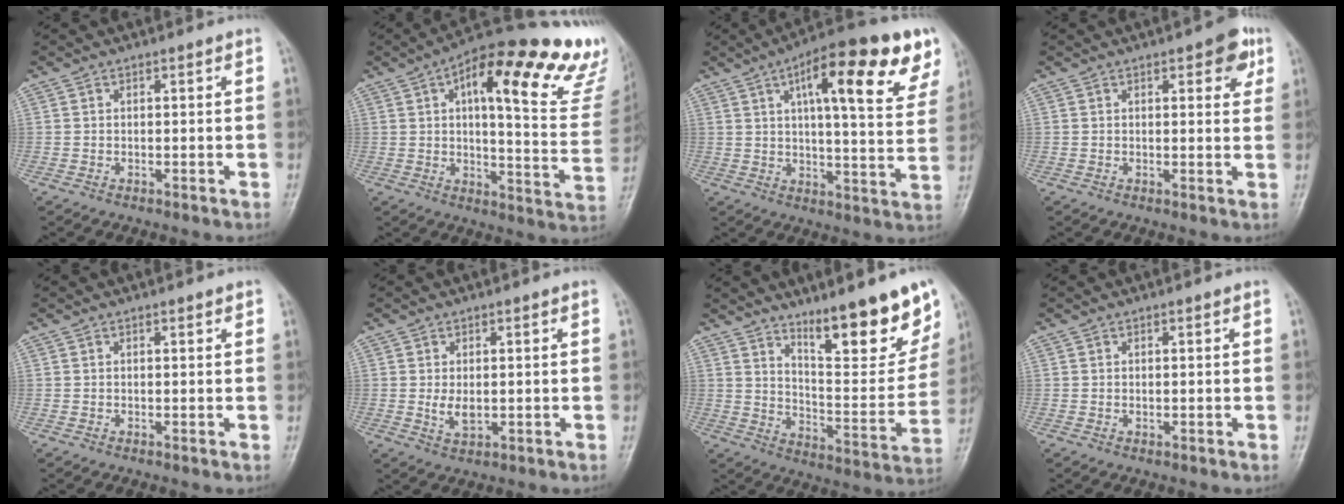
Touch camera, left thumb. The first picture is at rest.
{"total": 27.4, "force": [16.6, 7.8, 20.3], "torque": [-0.239, -0.047, 0.209]}
{"total": 21.2, "force": [10.2, 5.8, 17.6], "torque": [-0.220, -0.015, 0.139]}
{"total": 5.6, "force": [2.7, 2.3, 4.3], "torque": [-0.029, -0.007, 0.025]}
{"total": 1.0, "force": [0.7, 0.3, 0.6], "torque": [-0.007, -0.002, 0.008]}
{"total": 3.1, "force": [0.2, 1.8, 2.5], "torque": [-0.042, -0.010, 0.010]}
{"total": 17.4, "force": [11.9, 4.3, 11.9], "torque": [-0.126, -0.086, 0.192]}
{"total": 0.6, "force": [0.3, 0.3, 0.4], "torque": [-0.003, -0.002, 0.005]}